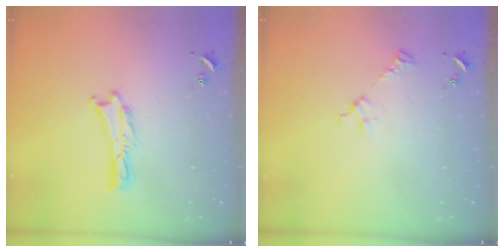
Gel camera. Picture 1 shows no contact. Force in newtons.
{"total": 2.6, "press": 2.6, "slide": 0.3}